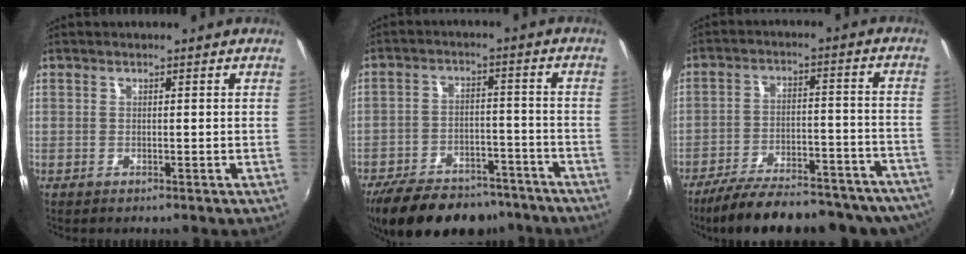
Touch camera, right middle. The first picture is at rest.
{"total": 20.4, "force": [-16.1, 8.9, 8.8], "torque": [-0.187, 0.005, -0.226]}
{"total": 28.2, "force": [-24.6, 7.5, 11.5], "torque": [-0.190, -0.010, -0.312]}